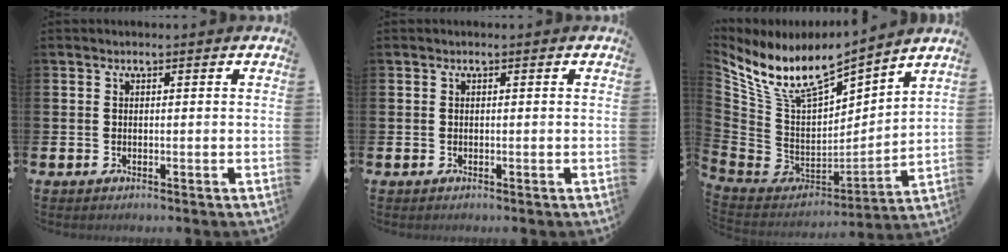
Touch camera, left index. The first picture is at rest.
{"total": 0.0}
{"total": 10.4, "force": [9.1, 2.5, 4.4], "torque": [-0.134, -0.056, 0.161]}